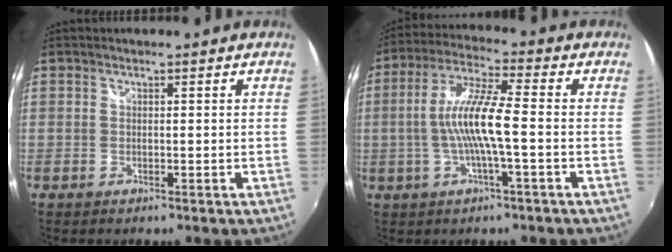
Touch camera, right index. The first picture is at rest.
{"total": 10.3, "force": [-1.5, 0.8, 10.2], "torque": [-0.204, 0.006, -0.029]}